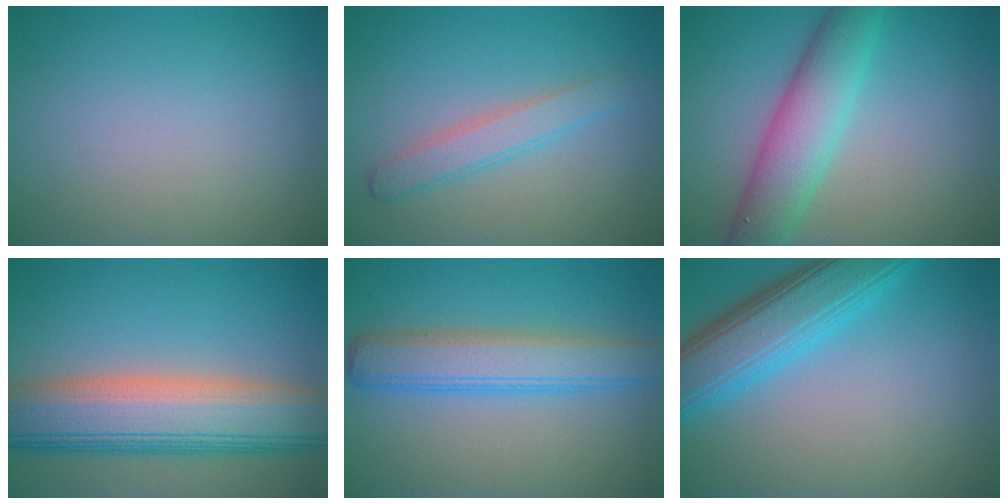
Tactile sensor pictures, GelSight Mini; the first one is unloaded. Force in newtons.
{"total": 2.6, "press": 2.6, "slide": 0.2}
{"total": 6.1, "press": 6.1, "slide": 0.4}
{"total": 10.7, "press": 10.7, "slide": 0.4}
{"total": 5.2, "press": 5.2, "slide": 0.1}
{"total": 7.3, "press": 7.3, "slide": 0.2}